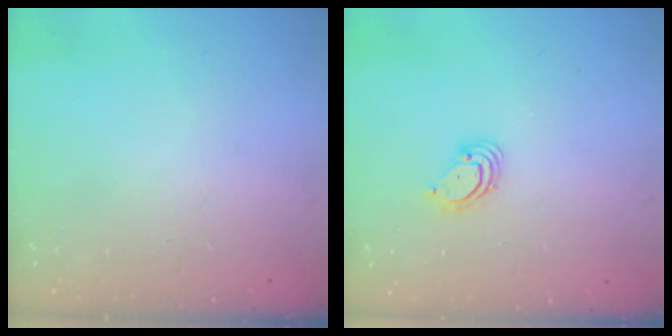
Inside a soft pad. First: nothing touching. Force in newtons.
{"total": 3.8, "press": 3.8, "slide": 0.1}